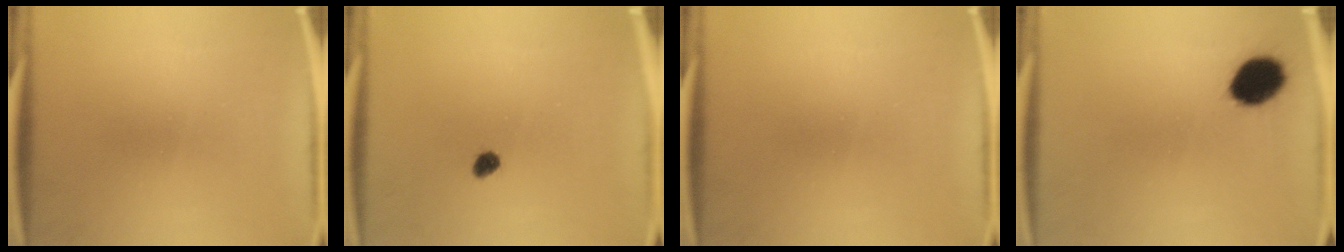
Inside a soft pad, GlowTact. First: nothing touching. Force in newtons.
{"total": 2.0}
{"total": 0.0}
{"total": 8.3}